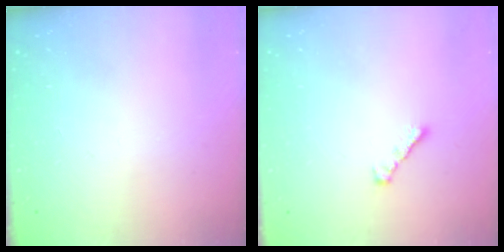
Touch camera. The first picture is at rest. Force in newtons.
{"total": 2.5, "press": 2.4, "slide": 0.6}